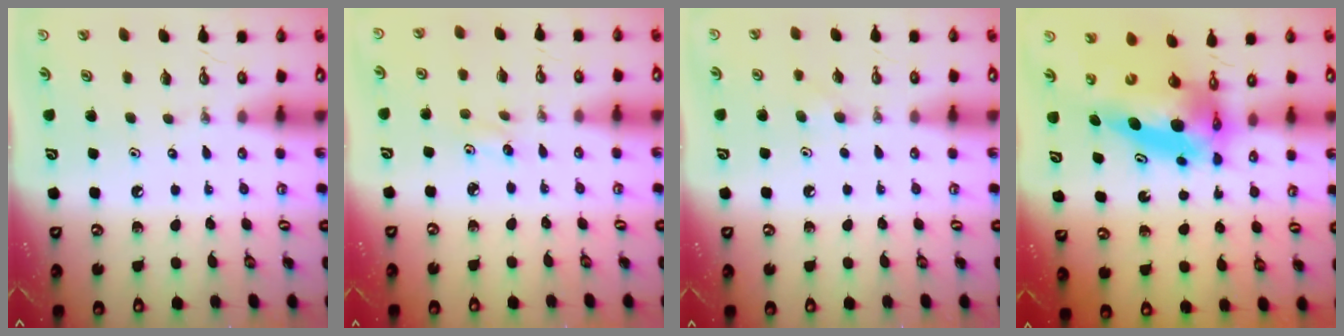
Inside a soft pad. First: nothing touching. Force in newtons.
{"total": 4.7, "press": 4.6, "slide": 0.9}
{"total": 4.2, "press": 4.0, "slide": 1.2}
{"total": 10.0, "press": 9.9, "slide": 0.8}